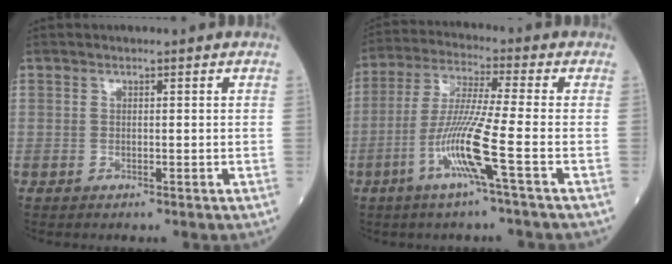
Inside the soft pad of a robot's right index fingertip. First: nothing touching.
{"total": 10.3, "force": [-3.9, -1.2, 9.4], "torque": [-0.193, -0.011, -0.081]}